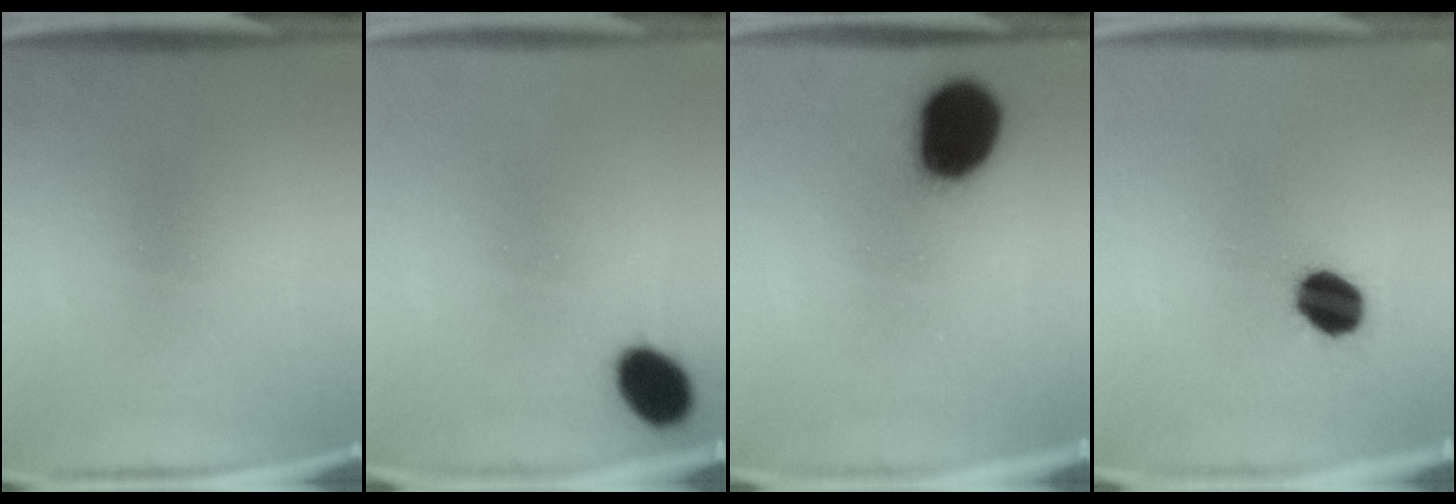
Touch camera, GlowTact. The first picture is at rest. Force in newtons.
{"total": 7.8}
{"total": 17.0}
{"total": 8.5}